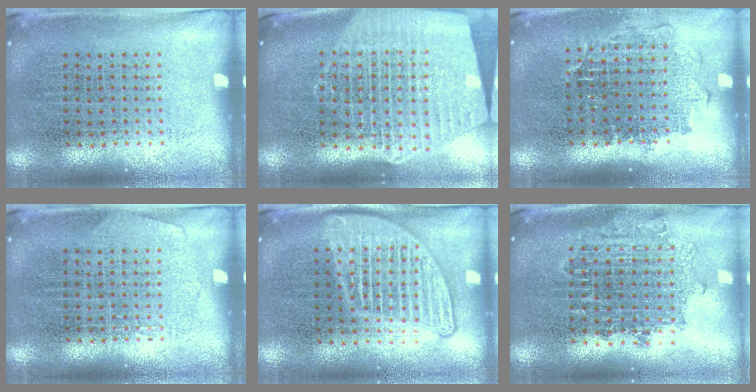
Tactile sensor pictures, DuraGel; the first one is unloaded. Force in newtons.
{"total": 2.8, "press": 2.3, "slide": 1.5}
{"total": 1.2, "press": 1.0, "slide": 0.6}
{"total": 0.6, "press": 0.6, "slide": 0.1}
{"total": 2.1, "press": 2.1, "slide": 0.2}
{"total": 1.7, "press": 1.4, "slide": 1.0}